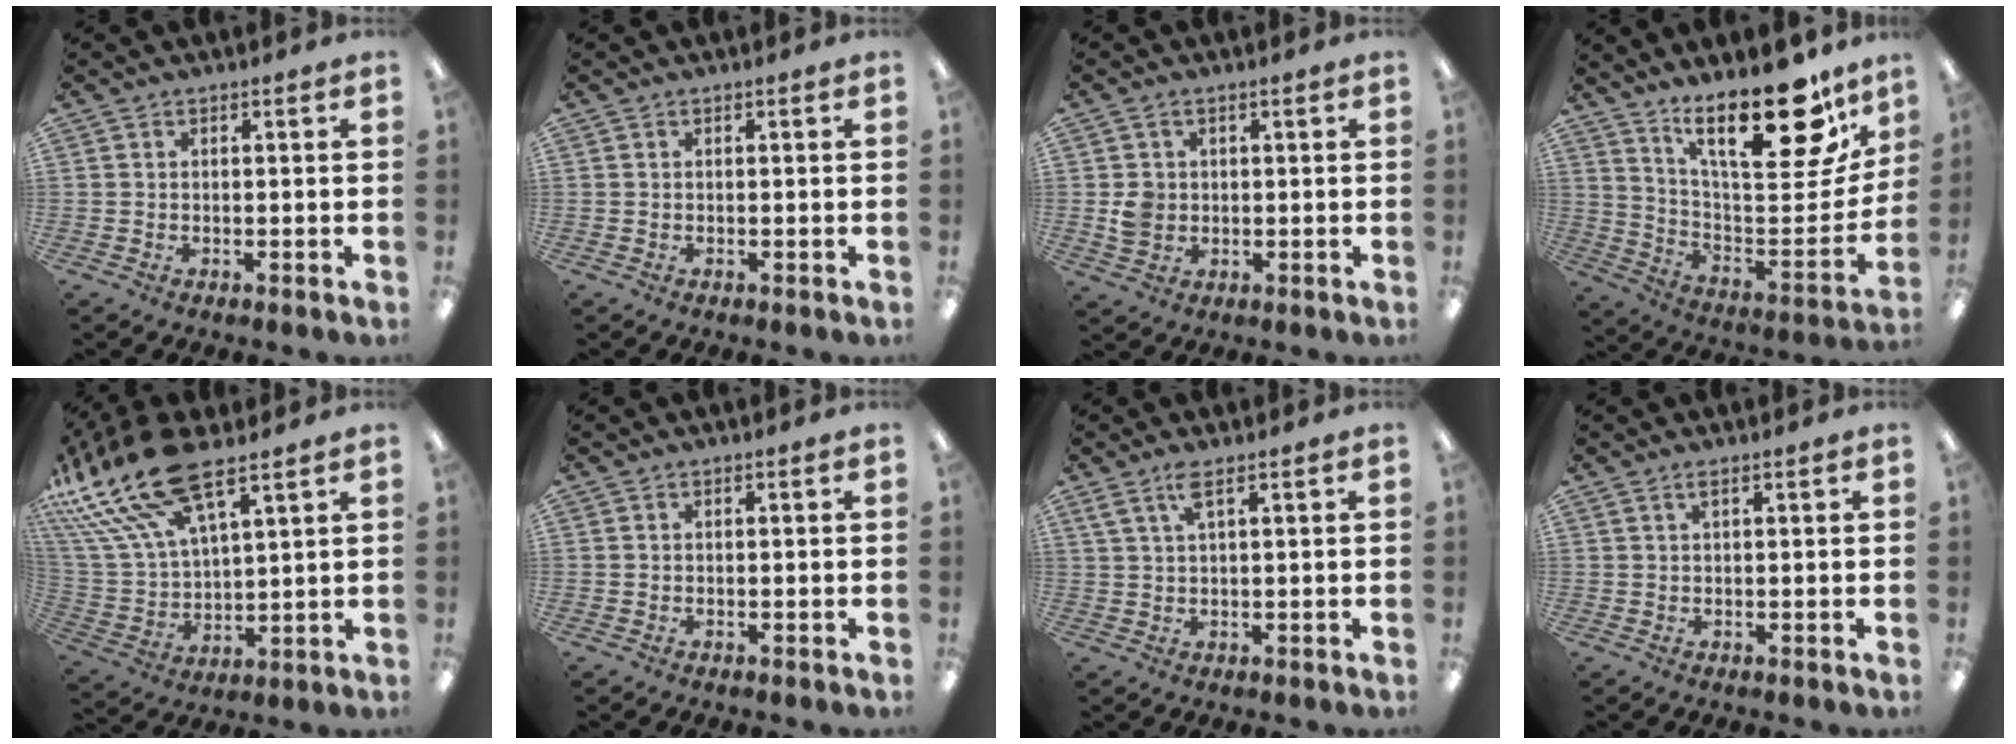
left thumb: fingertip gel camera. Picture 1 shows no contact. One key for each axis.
{"total": 0.0}
{"total": 4.6, "fx": 0.7, "fy": 4.0, "fz": 2.3, "tx": -0.030, "ty": 0.004, "tz": 0.013}
{"total": 24.0, "fx": 16.5, "fy": 8.2, "fz": 15.4, "tx": -0.217, "ty": -0.121, "tz": 0.272}
{"total": 21.1, "fx": 14.4, "fy": 8.3, "fz": 13.0, "tx": -0.296, "ty": -0.078, "tz": 0.255}
{"total": 0.0}
{"total": 4.6, "fx": 2.6, "fy": 1.1, "fz": 3.7, "tx": -0.080, "ty": 0.002, "tz": 0.045}
{"total": 1.4, "fx": 0.8, "fy": 0.3, "fz": 1.2, "tx": -0.026, "ty": 0.002, "tz": 0.013}